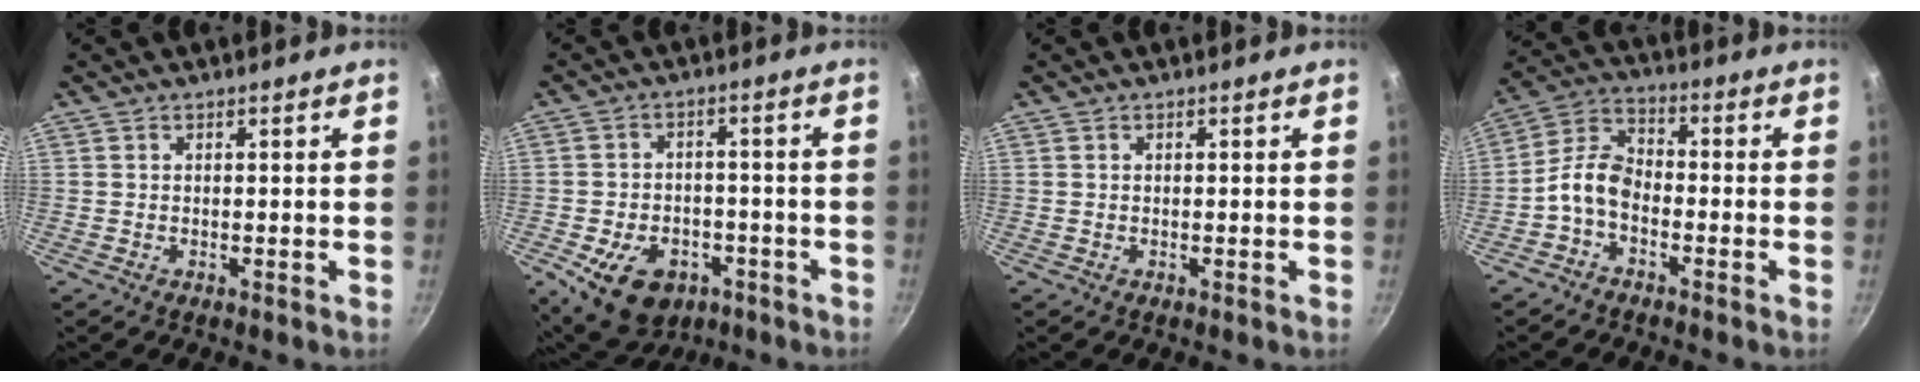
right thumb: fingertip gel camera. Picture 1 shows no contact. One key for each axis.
{"total": 13.4, "fx": -5.6, "fy": 9.4, "fz": 7.7, "tx": -0.103, "ty": 0.021, "tz": -0.072}
{"total": 0.0}
{"total": 7.3, "fx": -2.8, "fy": 4.4, "fz": 5.0, "tx": -0.099, "ty": 0.043, "tz": -0.070}